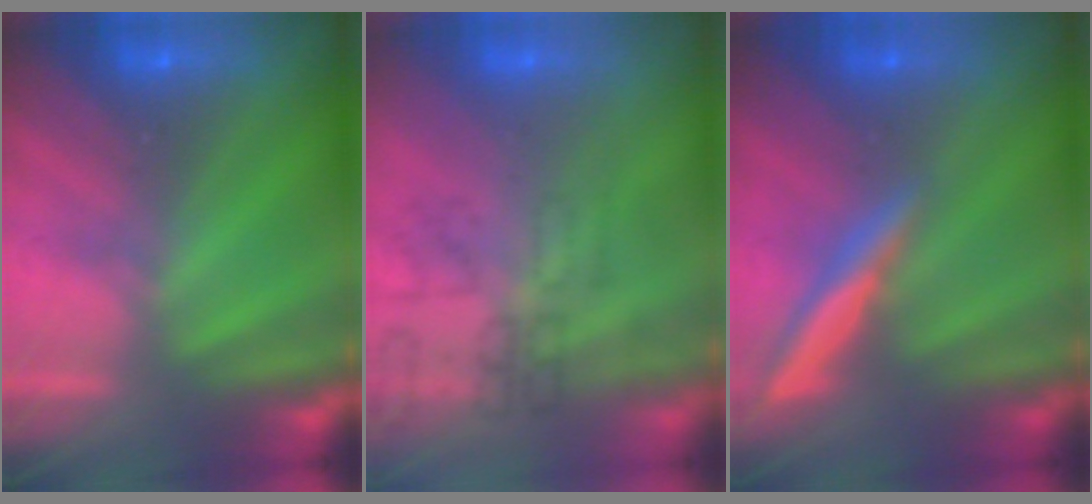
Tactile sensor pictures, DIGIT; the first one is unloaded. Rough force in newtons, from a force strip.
{"total": 4.9}
{"total": 2.4}